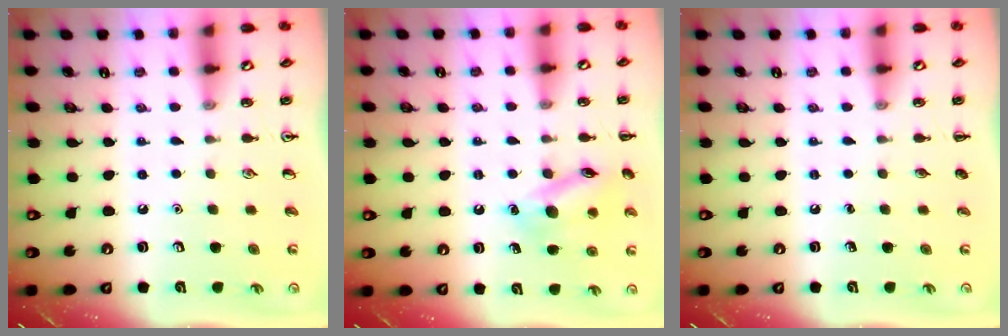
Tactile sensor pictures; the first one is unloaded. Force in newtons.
{"total": 13.1, "press": 13.1, "slide": 0.9}
{"total": 0.0}